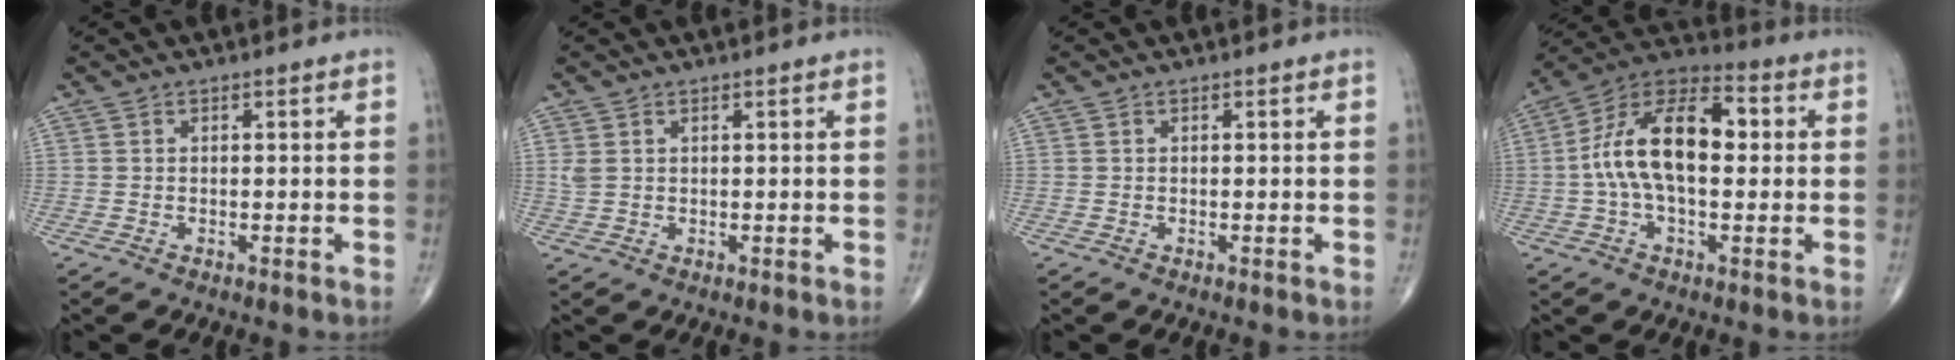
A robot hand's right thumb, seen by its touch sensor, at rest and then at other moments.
{"total": 1.8, "force": [0.7, 1.2, 1.1], "torque": [-0.028, 0.006, 0.022]}
{"total": 0.0}
{"total": 16.2, "force": [1.1, 8.5, 13.8], "torque": [-0.243, 0.040, 0.009]}